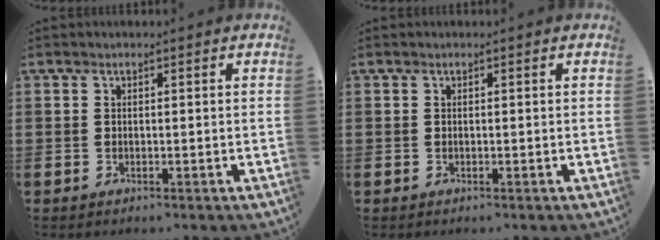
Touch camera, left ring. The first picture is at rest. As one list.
[{"total": 0.0}]